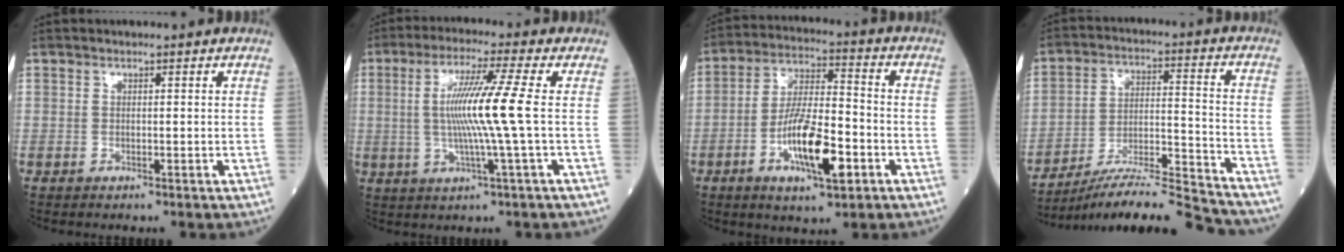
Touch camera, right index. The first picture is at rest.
{"total": 9.7, "force": [0.2, -1.7, 9.5], "torque": [-0.188, 0.001, 0.006]}
{"total": 12.6, "force": [-4.7, 3.0, 11.4], "torque": [-0.213, -0.004, -0.081]}
{"total": 17.6, "force": [-16.2, 0.8, 6.7], "torque": [-0.109, 0.008, -0.263]}